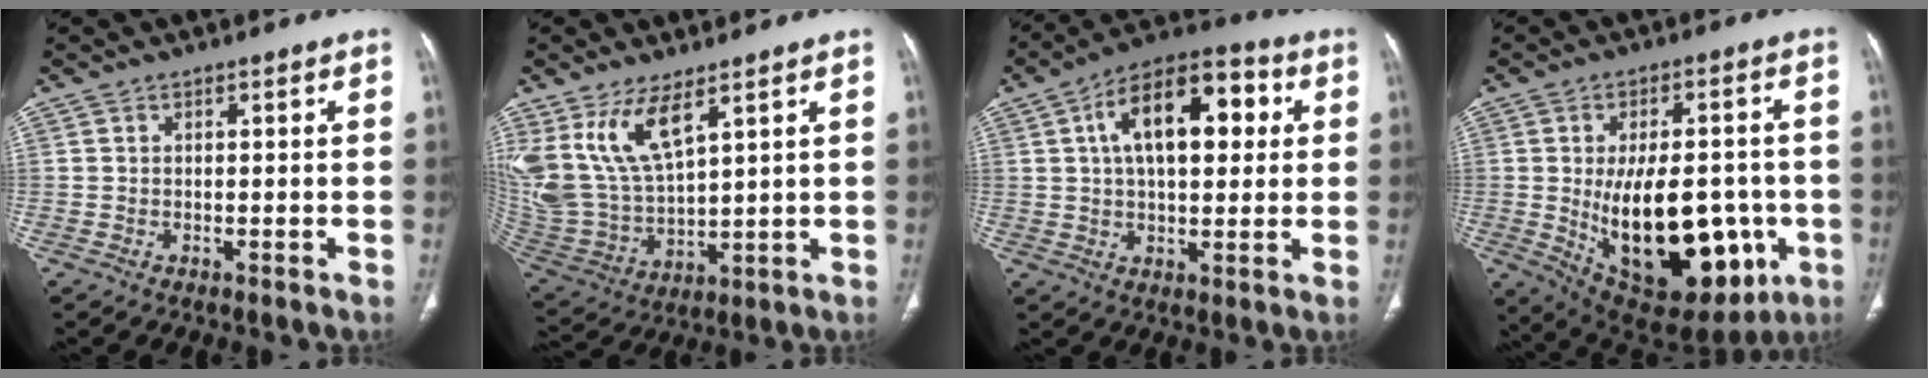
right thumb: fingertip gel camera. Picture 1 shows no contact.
{"total": 14.7, "force": [7.9, 6.3, 10.8], "torque": [-0.221, -0.035, 0.181]}
{"total": 17.2, "force": [4.3, 8.8, 14.1], "torque": [-0.199, 0.022, 0.061]}
{"total": 24.8, "force": [-4.3, 13.1, 20.7], "torque": [-0.299, -0.003, -0.025]}